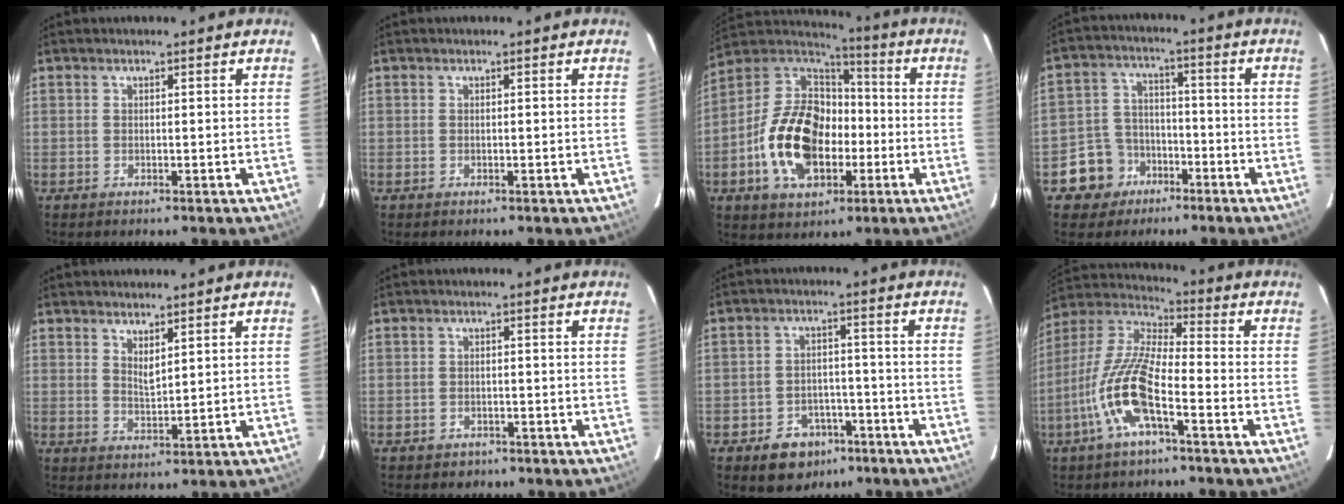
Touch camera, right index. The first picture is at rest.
{"total": 0.0}
{"total": 20.5, "force": [-4.9, 13.4, 14.7], "torque": [-0.311, 0.023, -0.076]}
{"total": 8.7, "force": [-4.9, 7.1, 1.2], "torque": [-0.049, 0.032, -0.072]}
{"total": 2.9, "force": [2.2, 0.7, 1.8], "torque": [-0.031, -0.005, 0.037]}
{"total": 2.8, "force": [-1.9, 2.1, 0.3], "torque": [-0.015, 0.003, -0.024]}
{"total": 8.9, "force": [-5.6, 6.3, 2.8], "torque": [-0.073, 0.024, -0.065]}
{"total": 13.5, "force": [-5.9, 3.2, 11.8], "torque": [-0.248, -0.003, -0.121]}